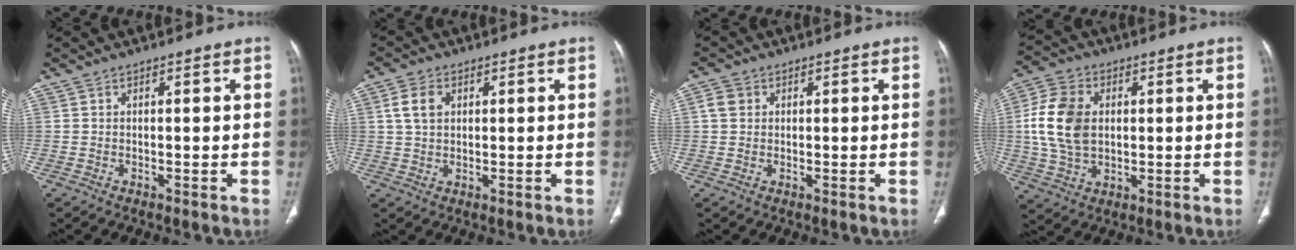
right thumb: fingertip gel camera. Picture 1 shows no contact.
{"total": 4.9, "force": [1.5, 3.4, 3.2], "torque": [-0.055, 0.003, 0.030]}
{"total": 2.9, "force": [0.8, 2.5, 1.3], "torque": [-0.016, 0.004, 0.015]}
{"total": 12.5, "force": [1.5, 8.7, 8.8], "torque": [-0.168, 0.003, 0.030]}